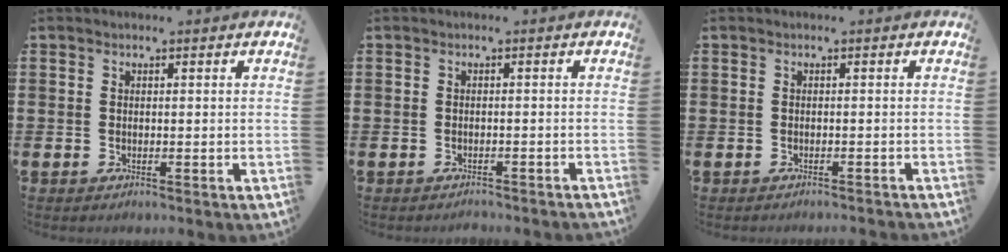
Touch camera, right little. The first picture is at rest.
{"total": 1.0, "force": [-1.0, -0.1, 0.0], "torque": [-0.002, 0.002, -0.021]}
{"total": 0.7, "force": [-0.7, -0.2, 0.0], "torque": [0.000, -0.001, -0.014]}